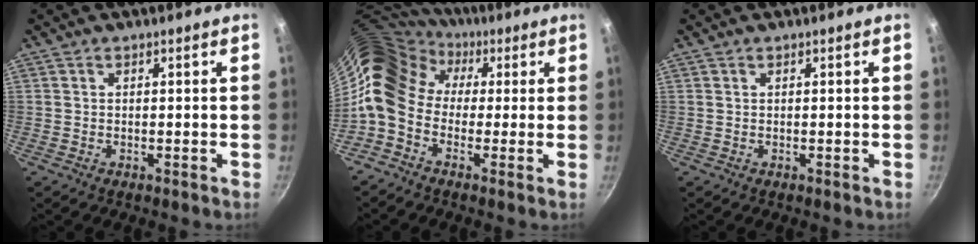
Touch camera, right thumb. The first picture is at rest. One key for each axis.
{"total": 13.4, "fx": 0.8, "fy": 10.8, "fz": 7.9, "tx": -0.138, "ty": 0.035, "tz": -0.012}
{"total": 0.0}